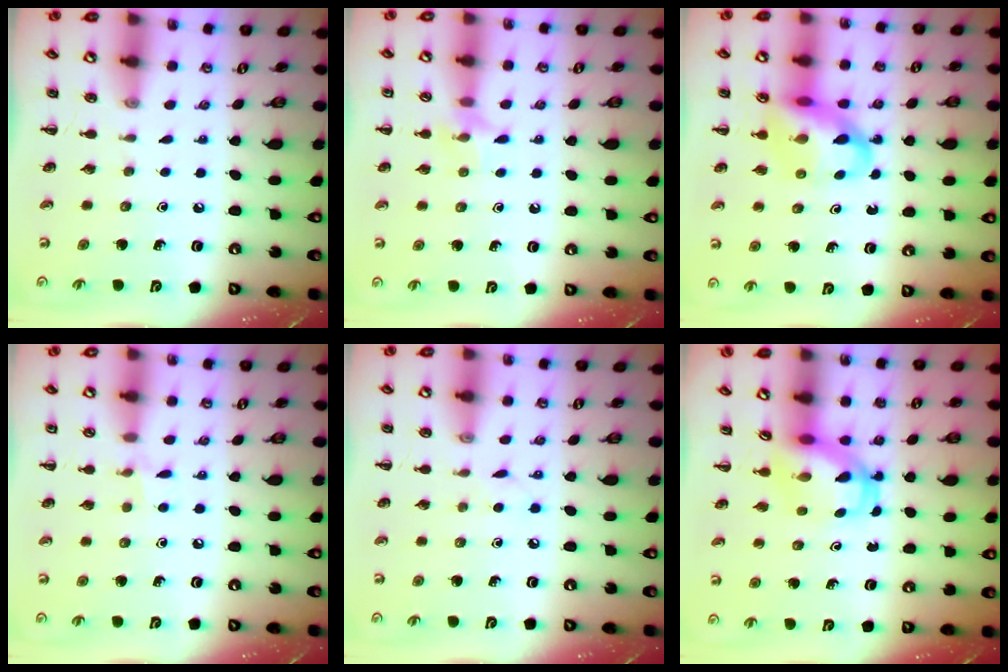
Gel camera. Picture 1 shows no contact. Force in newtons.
{"total": 7.0, "press": 6.9, "slide": 1.2}
{"total": 11.9, "press": 11.5, "slide": 3.3}
{"total": 3.6, "press": 3.5, "slide": 1.1}
{"total": 2.9, "press": 2.8, "slide": 1.0}
{"total": 5.2, "press": 5.1, "slide": 0.8}